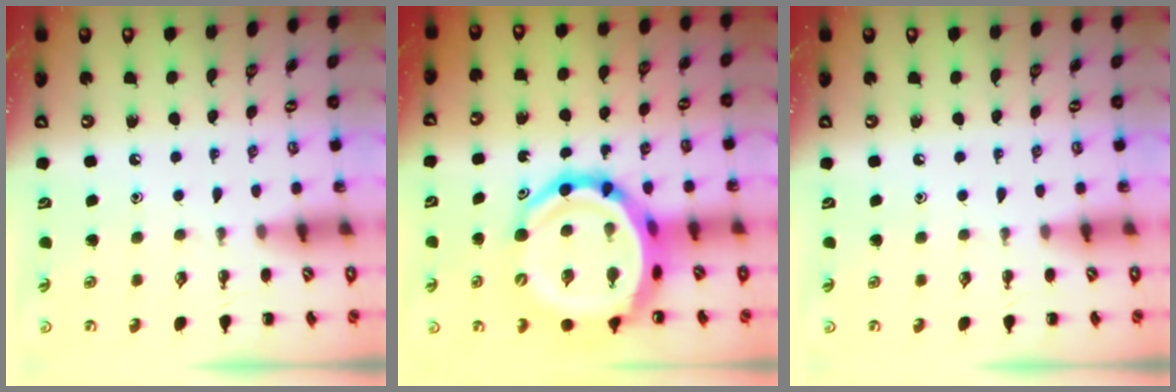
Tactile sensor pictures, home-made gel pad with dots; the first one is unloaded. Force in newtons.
{"total": 19.9, "press": 19.2, "slide": 5.2}
{"total": 0.0}